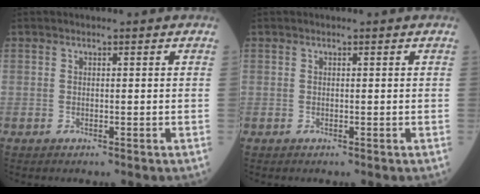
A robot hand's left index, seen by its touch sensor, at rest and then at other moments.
{"total": 0.0}